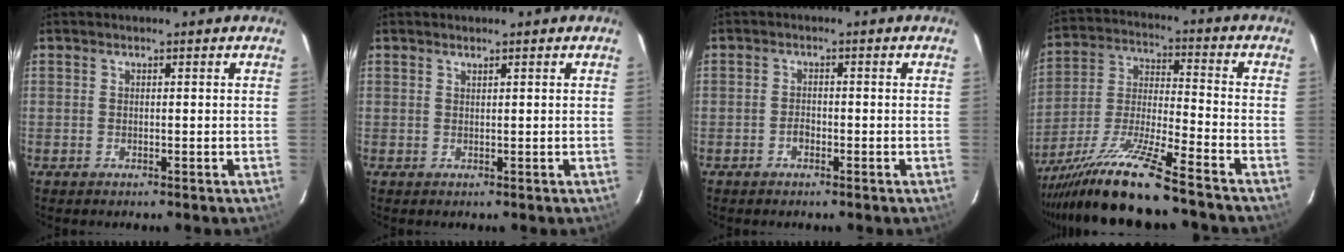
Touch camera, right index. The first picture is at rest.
{"total": 0.5, "force": [0.5, -0.1, 0.2], "torque": [-0.007, -0.003, 0.008]}
{"total": 1.5, "force": [-0.9, 1.0, 0.7], "torque": [-0.015, 0.004, -0.016]}
{"total": 17.2, "force": [-14.0, 0.4, 10.0], "torque": [-0.203, -0.028, -0.257]}